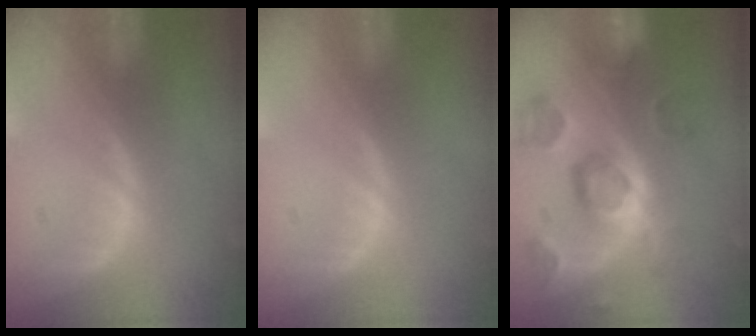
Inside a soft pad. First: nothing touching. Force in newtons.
{"total": 0.0}
{"total": 11.3, "press": 10.0, "slide": 5.2}